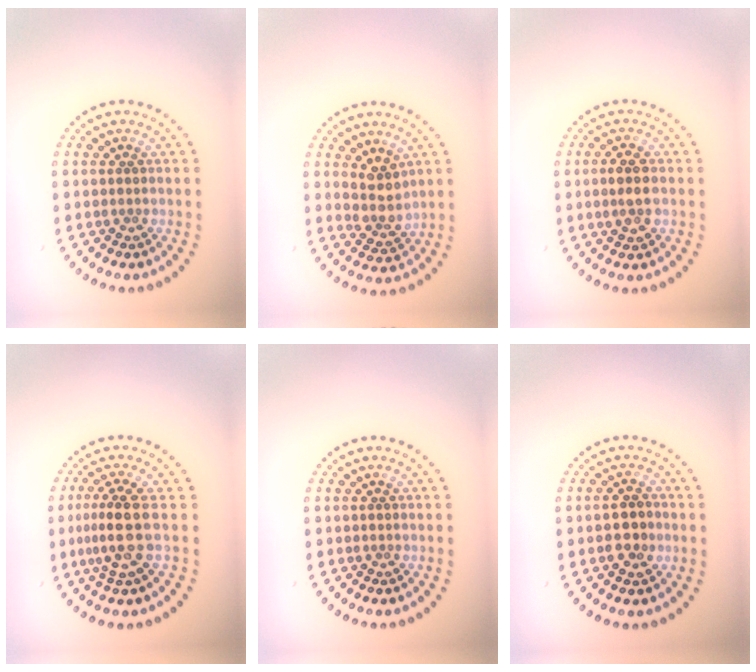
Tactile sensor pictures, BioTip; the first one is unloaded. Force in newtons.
{"total": 3.0, "press": 2.4, "slide": 1.8}
{"total": 2.4, "press": 2.4, "slide": 0.3}
{"total": 3.4, "press": 2.6, "slide": 2.1}
{"total": 0.0}
{"total": 2.6, "press": 2.5, "slide": 0.3}